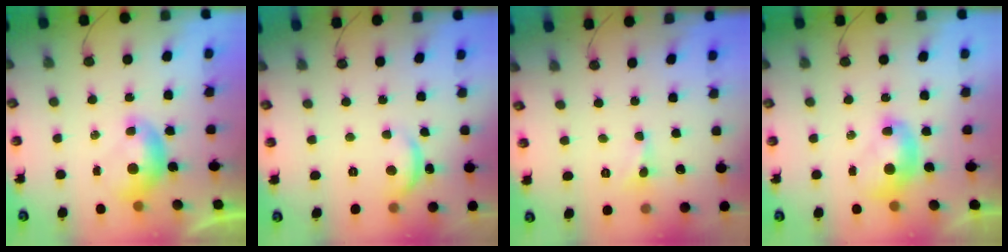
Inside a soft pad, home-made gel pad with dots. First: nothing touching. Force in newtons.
{"total": 3.9, "press": 3.9, "slide": 0.5}
{"total": 0.0}
{"total": 2.1, "press": 2.1, "slide": 0.2}